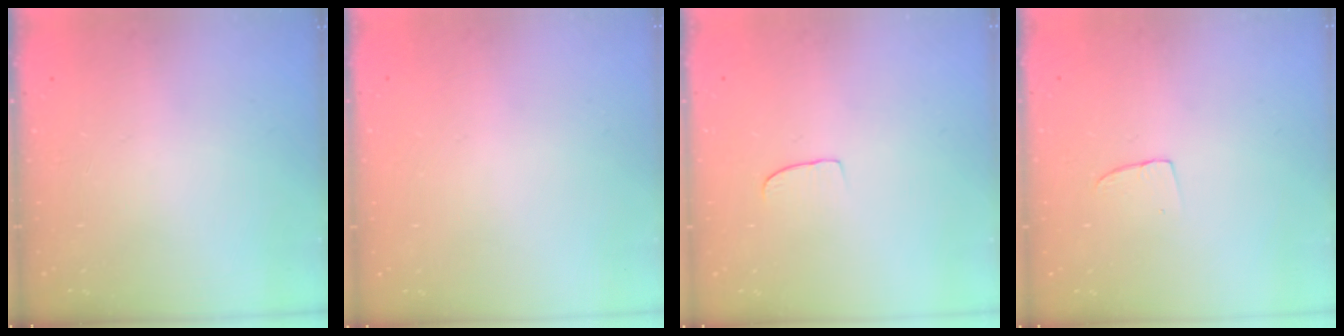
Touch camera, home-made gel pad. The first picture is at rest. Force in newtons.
{"total": 0.0}
{"total": 3.7, "press": 3.7, "slide": 0.3}
{"total": 2.9, "press": 2.9, "slide": 0.2}